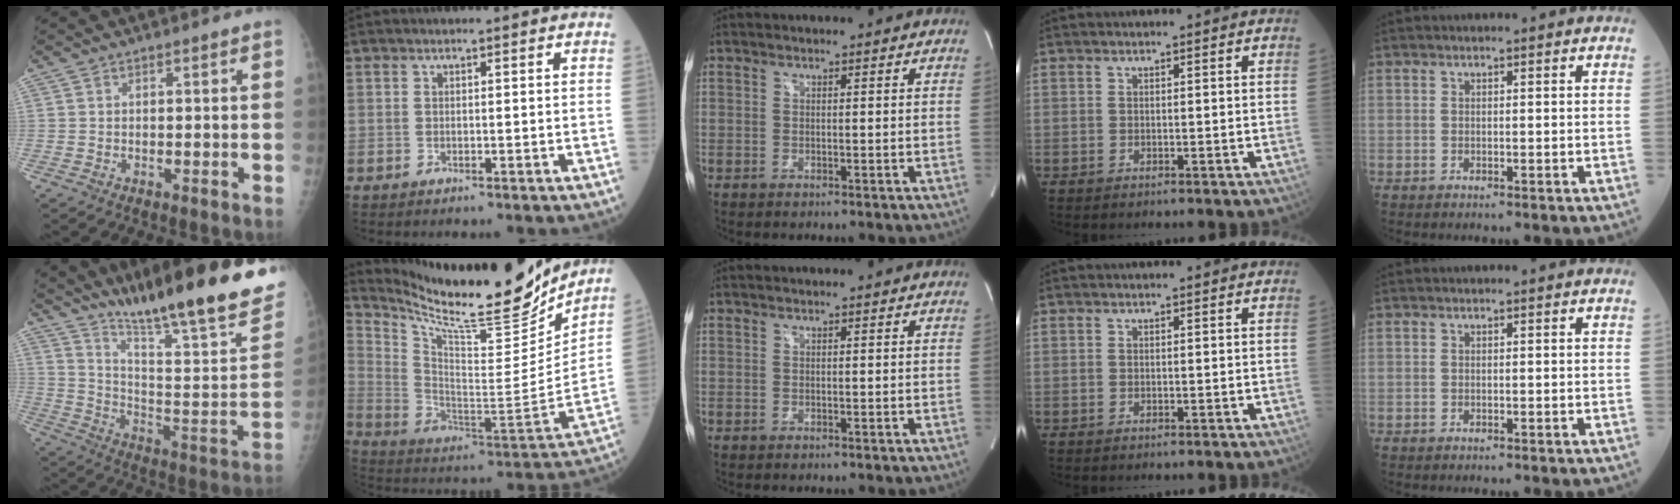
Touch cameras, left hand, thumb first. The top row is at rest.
{"thumb": {"total": 29.9, "force": [21.9, 4.2, 19.8], "torque": [-0.288, -0.102, 0.326]}, "index": {"total": 22.3, "force": [19.8, 2.4, 10.1], "torque": [-0.191, -0.064, 0.310]}}